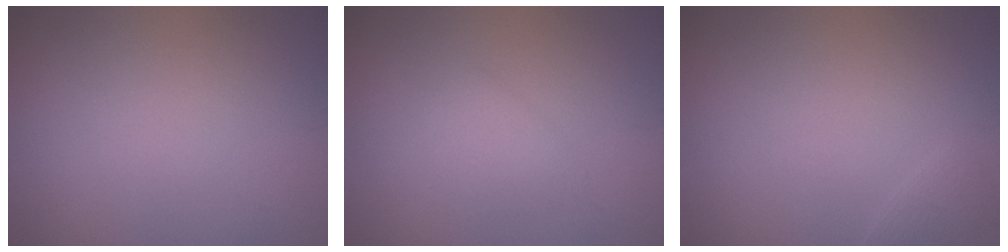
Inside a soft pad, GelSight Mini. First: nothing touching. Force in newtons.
{"total": 1.5, "press": 1.5, "slide": 0.1}
{"total": 0.9, "press": 0.9, "slide": 0.1}